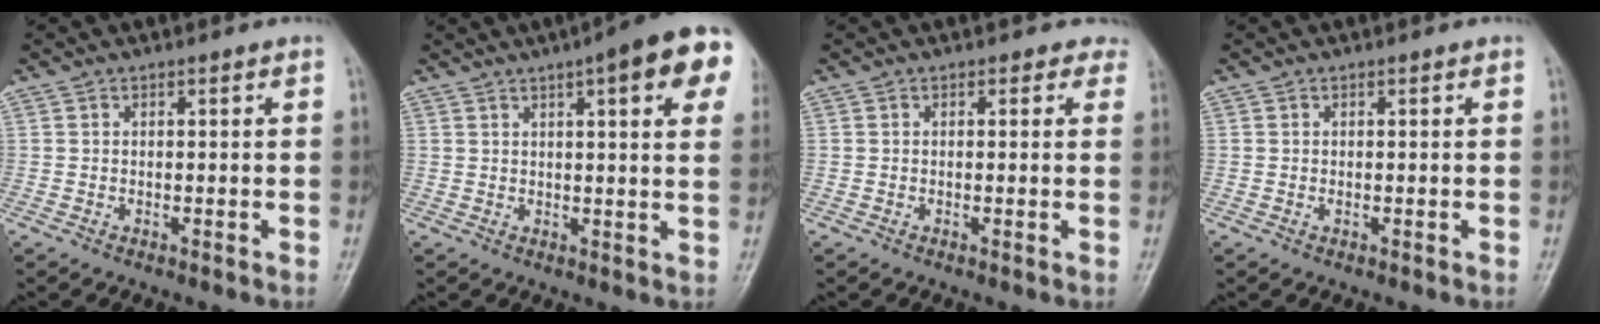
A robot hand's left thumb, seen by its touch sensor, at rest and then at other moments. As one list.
[{"total": 15.0, "force": [6.8, 3.7, 12.9], "torque": [-0.149, 0.001, 0.079]}, {"total": 1.7, "force": [1.2, 1.2, 0.3], "torque": [0.016, -0.005, -0.002]}, {"total": 0.0}]